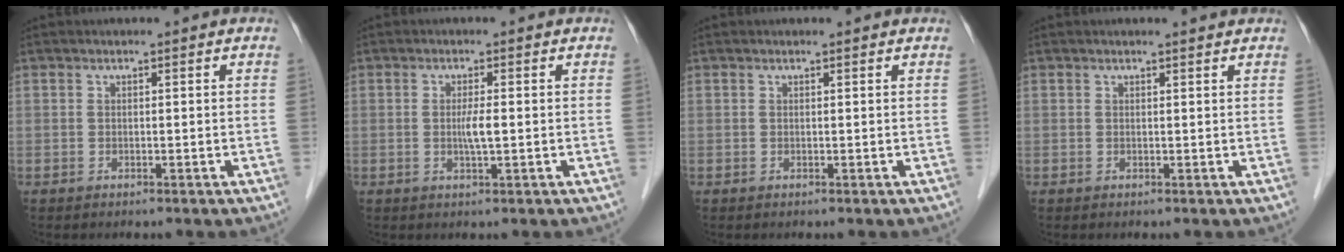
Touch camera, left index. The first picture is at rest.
{"total": 2.3, "force": [-0.1, 0.0, 2.3], "torque": [-0.045, -0.003, -0.002]}
{"total": 0.7, "force": [0.7, 0.1, 0.1], "torque": [-0.007, 0.003, 0.007]}
{"total": 1.5, "force": [1.4, 0.0, 0.4], "torque": [-0.011, 0.003, 0.017]}